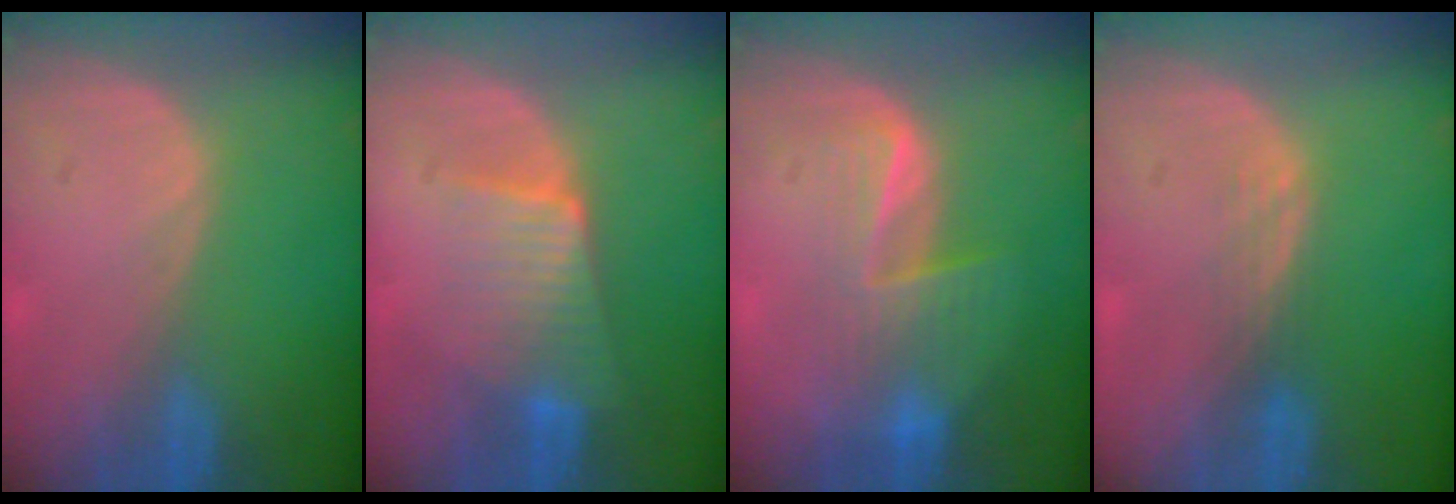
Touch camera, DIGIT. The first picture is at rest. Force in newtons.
{"total": 6.2, "press": 5.9, "slide": 1.8}
{"total": 6.6, "press": 6.2, "slide": 2.1}
{"total": 1.8, "press": 1.7, "slide": 0.2}